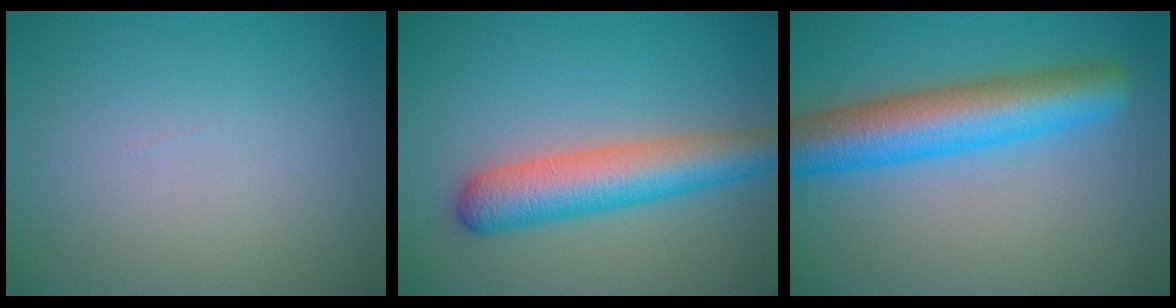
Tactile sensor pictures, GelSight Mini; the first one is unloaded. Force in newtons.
{"total": 6.3, "press": 6.3, "slide": 0.3}
{"total": 8.1, "press": 8.1, "slide": 0.2}